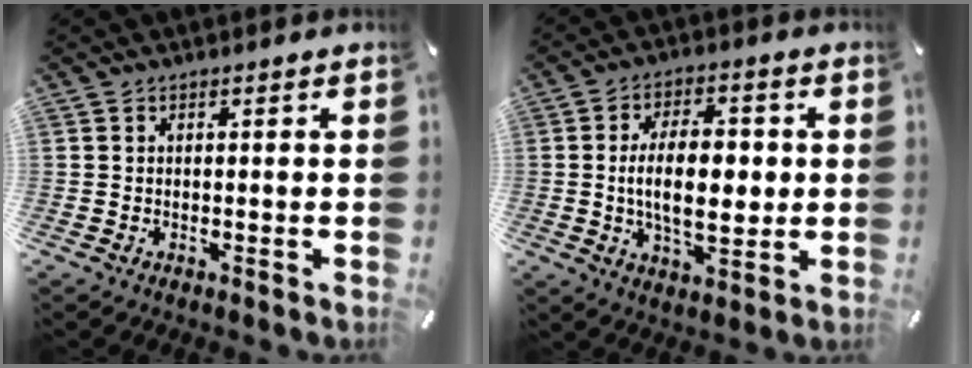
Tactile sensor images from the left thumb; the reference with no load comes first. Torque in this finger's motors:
{"motor_torque": [0.21, 1.40, 1.81, -0.15, 0.49]}